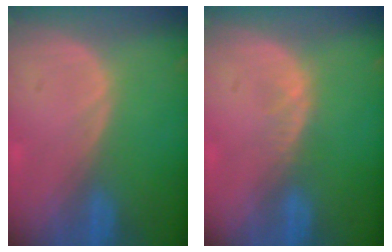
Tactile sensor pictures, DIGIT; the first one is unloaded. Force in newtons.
{"total": 1.5, "press": 1.5, "slide": 0.2}